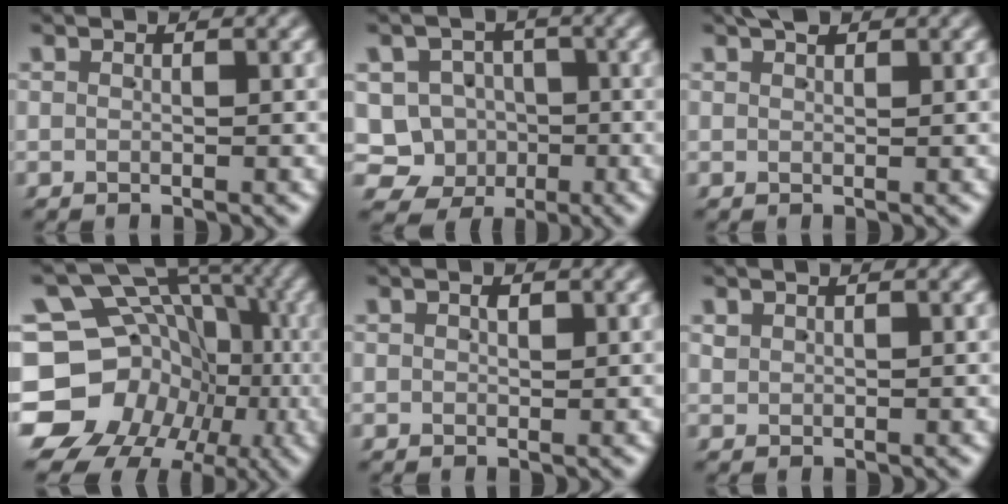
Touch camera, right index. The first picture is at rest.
{"total": 14.5, "force": [-3.2, 13.7, 3.4], "torque": [-0.104, -0.074, -0.048]}
{"total": 2.0, "force": [1.3, 0.9, 1.2], "torque": [-0.011, -0.002, 0.023]}
{"total": 20.7, "force": [-3.4, 17.6, 10.3], "torque": [-0.204, -0.067, -0.045]}
{"total": 0.9, "force": [0.3, 0.6, 0.5], "torque": [-0.009, -0.005, 0.009]}
{"total": 0.6, "force": [0.5, 0.4, 0.1], "torque": [0.001, -0.001, 0.015]}